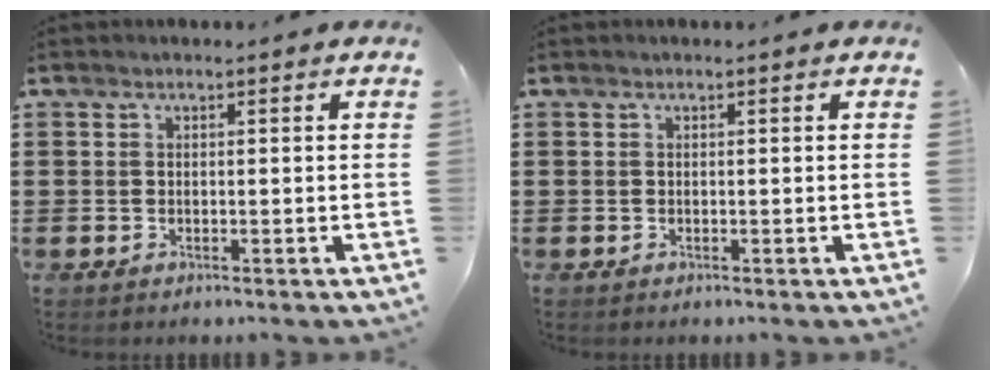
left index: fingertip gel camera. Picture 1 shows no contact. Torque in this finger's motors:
{"motor_torque": [0.00, 0.00, 0.00, 0.00]}